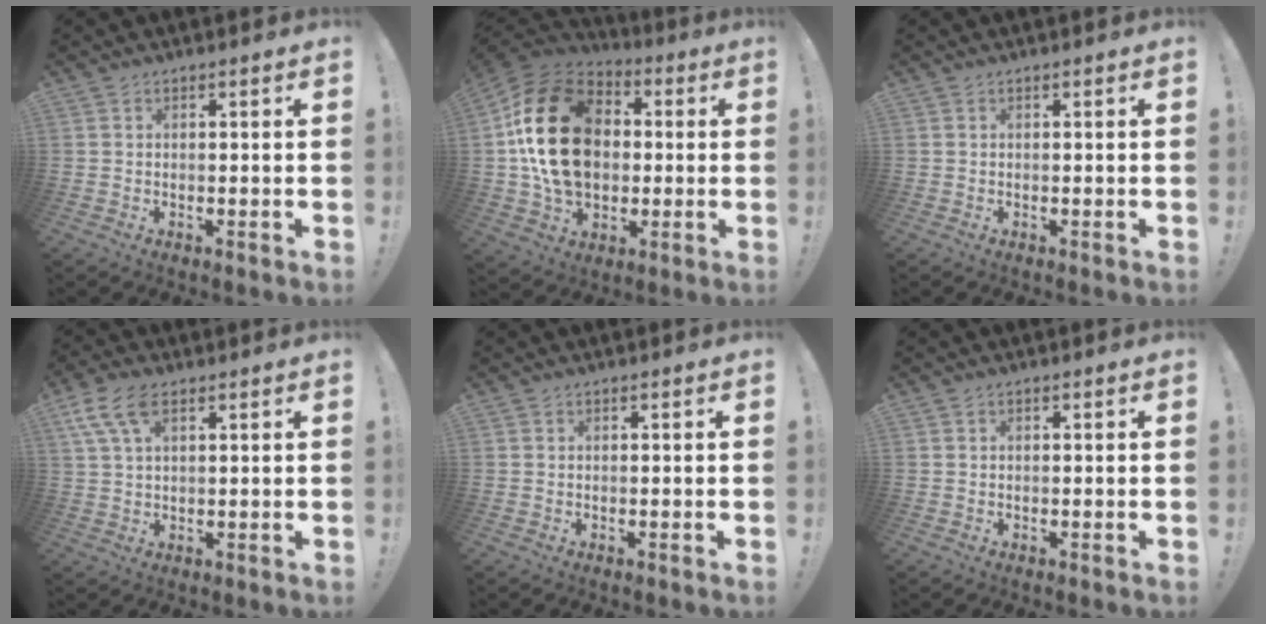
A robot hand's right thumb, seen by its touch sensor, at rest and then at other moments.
{"total": 25.3, "force": [2.3, 18.1, 17.6], "torque": [-0.310, 0.013, 0.052]}
{"total": 0.0}
{"total": 8.8, "force": [4.4, 4.3, 6.4], "torque": [-0.123, -0.003, 0.085]}
{"total": 0.0}
{"total": 0.0}